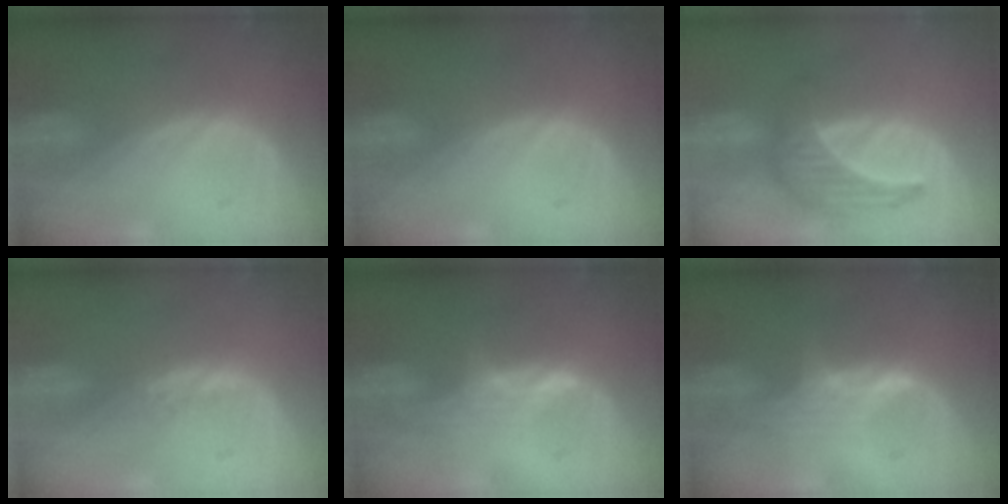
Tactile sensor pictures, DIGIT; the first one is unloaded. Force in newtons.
{"total": 0.0}
{"total": 6.4, "press": 6.3, "slide": 1.1}
{"total": 1.1, "press": 1.0, "slide": 0.5}
{"total": 2.8, "press": 2.8, "slide": 0.4}
{"total": 2.9, "press": 2.9, "slide": 0.4}